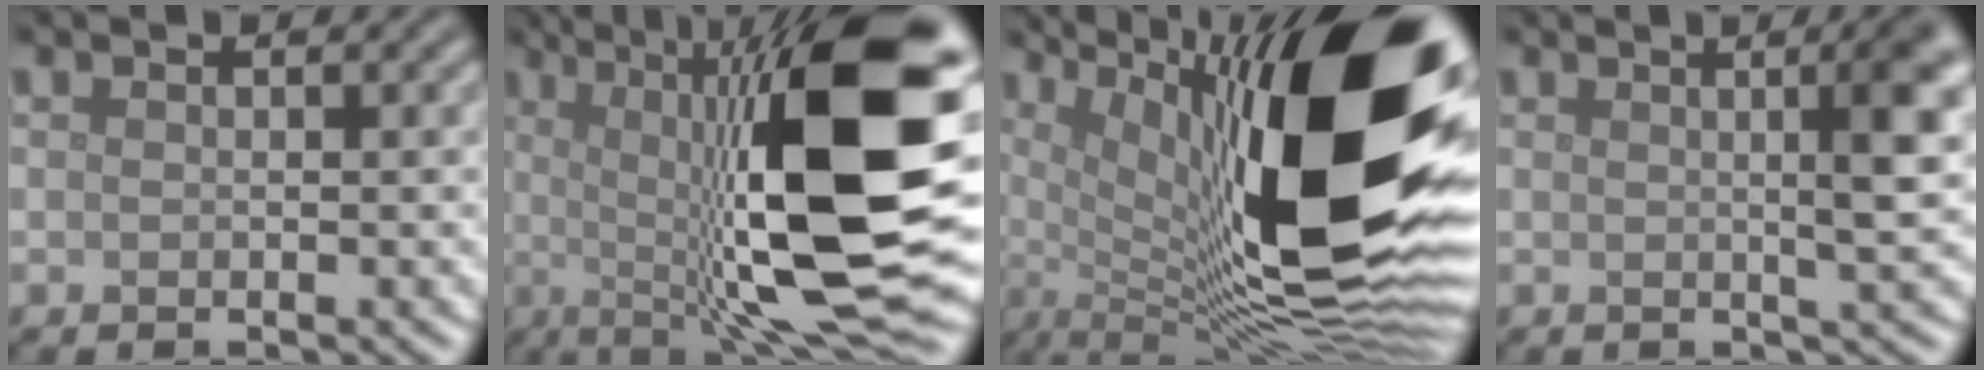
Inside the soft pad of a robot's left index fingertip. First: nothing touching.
{"total": 18.0, "force": [0.6, 5.1, 17.3], "torque": [-0.231, 0.016, 0.006]}
{"total": 18.4, "force": [3.8, 5.9, 17.0], "torque": [-0.255, 0.004, 0.060]}
{"total": 6.6, "force": [1.2, 1.7, 6.3], "torque": [-0.055, 0.015, 0.015]}